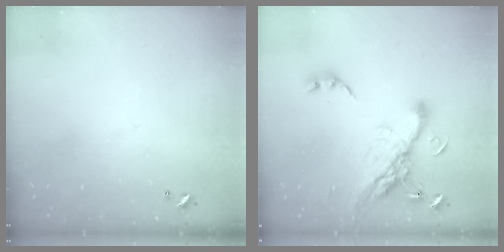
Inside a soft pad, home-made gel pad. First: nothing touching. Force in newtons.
{"total": 16.4, "press": 16.3, "slide": 2.0}